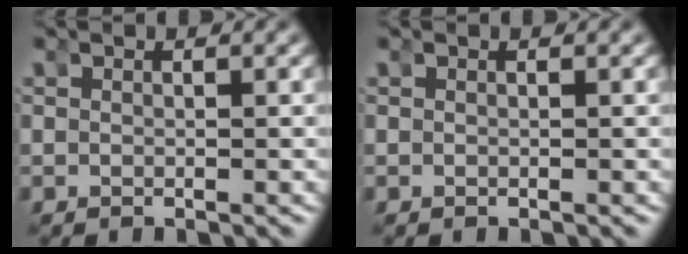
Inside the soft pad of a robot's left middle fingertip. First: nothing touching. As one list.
[{"total": 0.0}]